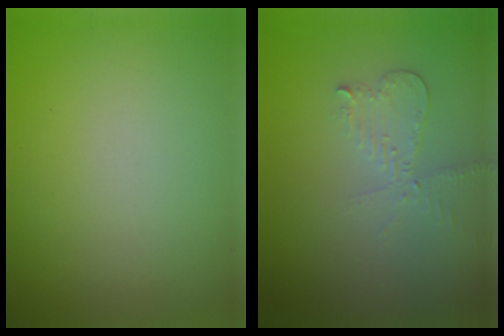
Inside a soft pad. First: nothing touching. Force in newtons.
{"total": 2.2, "press": 2.2, "slide": 0.1}